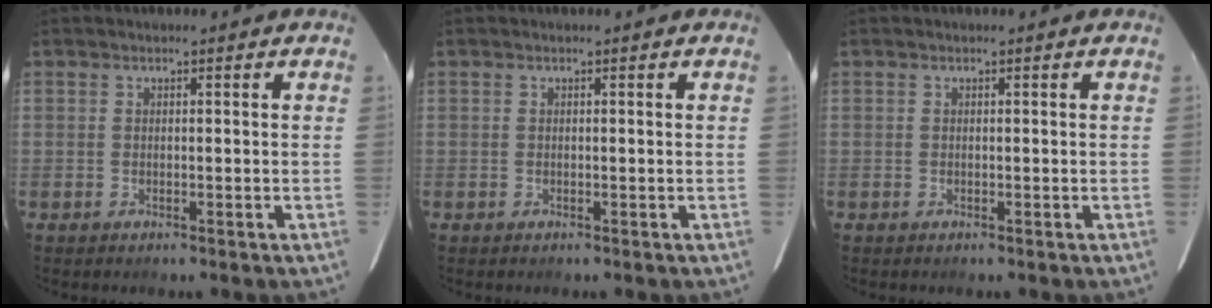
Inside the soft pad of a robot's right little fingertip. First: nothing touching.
{"total": 0.0}
{"total": 0.0}